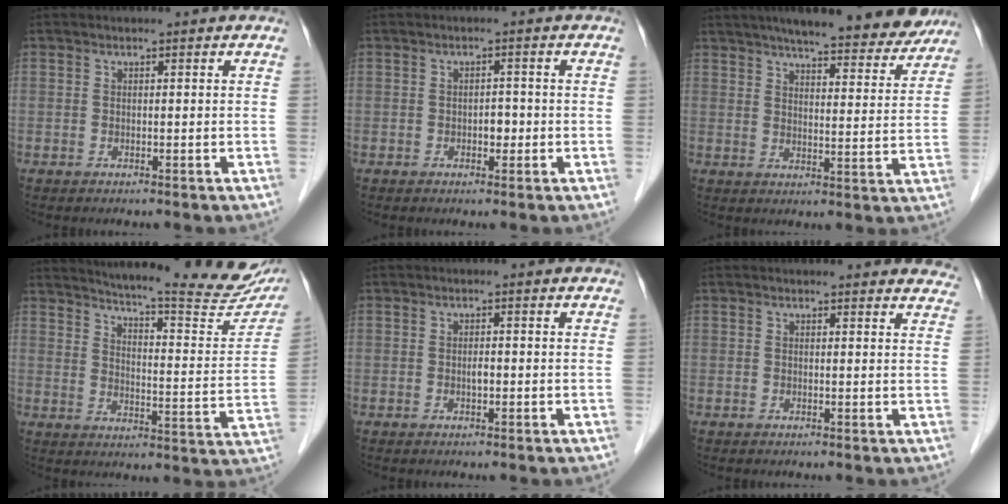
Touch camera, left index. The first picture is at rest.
{"total": 1.8, "force": [-0.5, 1.1, 1.3], "torque": [-0.016, 0.004, -0.008]}
{"total": 19.2, "force": [16.6, 3.3, 9.1], "torque": [-0.124, 0.006, 0.211]}
{"total": 23.8, "force": [21.1, 2.0, 10.9], "torque": [-0.154, -0.071, 0.256]}
{"total": 1.0, "force": [-0.2, 0.4, 0.9], "torque": [-0.017, 0.001, -0.005]}
{"total": 7.4, "force": [7.1, 1.7, 0.8], "torque": [0.023, -0.008, 0.046]}